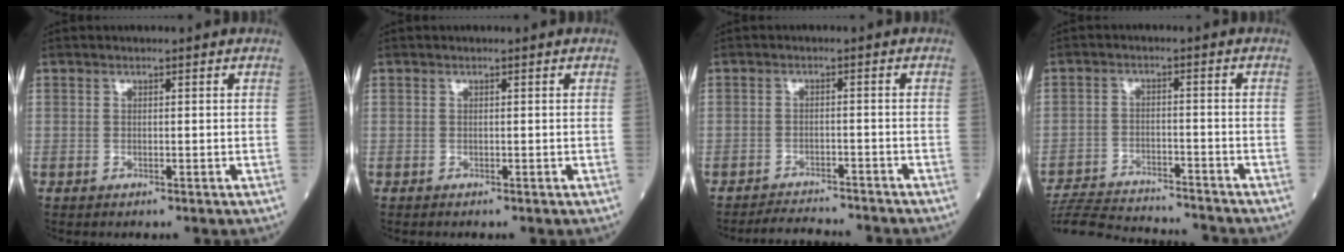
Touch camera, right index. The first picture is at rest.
{"total": 0.0}
{"total": 7.2, "force": [-7.1, 0.3, 1.5], "torque": [-0.017, -0.008, -0.106]}
{"total": 14.8, "force": [-14.2, 1.0, 3.8], "torque": [-0.077, -0.005, -0.213]}